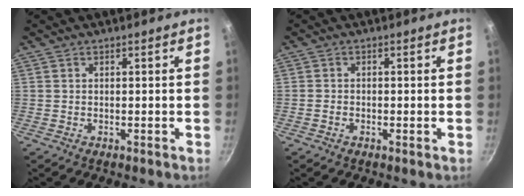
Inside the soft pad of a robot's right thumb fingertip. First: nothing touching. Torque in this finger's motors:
{"motor_torque": [0.32, -0.24, 0.01, 0.19, 0.05]}